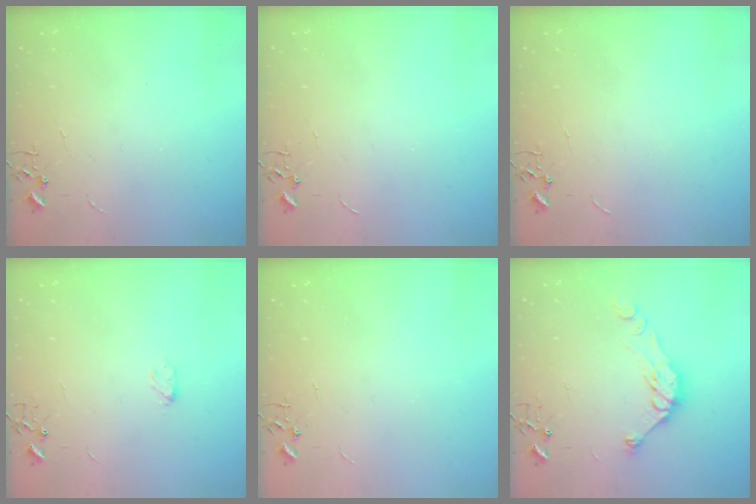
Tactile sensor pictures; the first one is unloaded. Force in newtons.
{"total": 0.0}
{"total": 0.0}
{"total": 3.5, "press": 3.5, "slide": 0.5}
{"total": 0.0}
{"total": 12.3, "press": 12.2, "slide": 0.4}